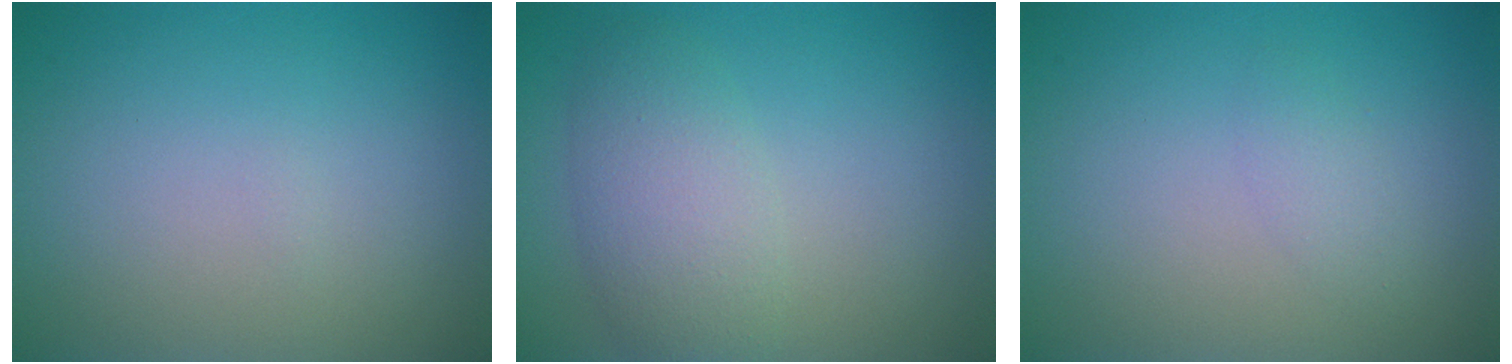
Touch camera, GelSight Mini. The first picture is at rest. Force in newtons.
{"total": 4.1, "press": 4.1, "slide": 0.1}
{"total": 1.0, "press": 1.0, "slide": 0.1}